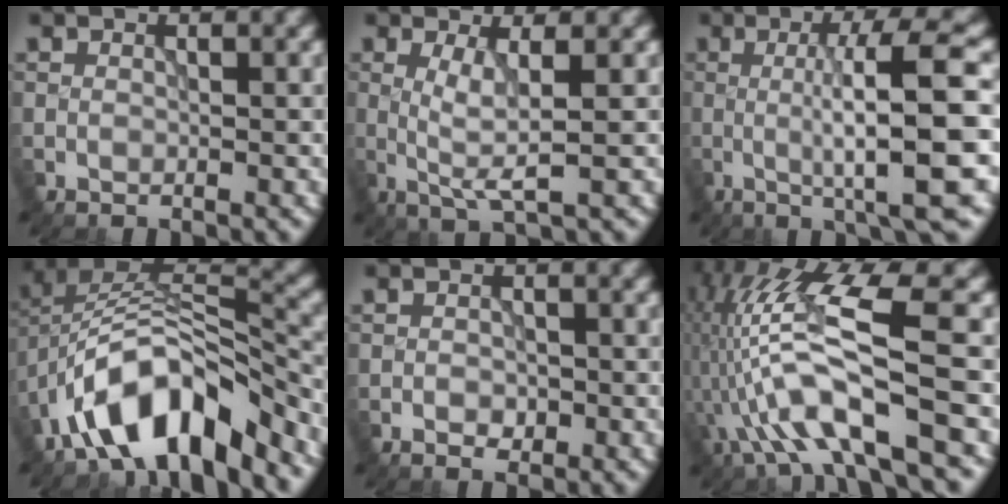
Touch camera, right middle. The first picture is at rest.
{"total": 3.1, "force": [0.2, 0.3, 3.1], "torque": [-0.067, -0.007, 0.006]}
{"total": 10.2, "force": [-0.7, 1.7, 10.0], "torque": [-0.129, 0.009, -0.013]}
{"total": 10.9, "force": [-6.5, 4.8, 7.4], "torque": [-0.117, 0.010, -0.122]}
{"total": 1.4, "force": [-0.6, 0.8, 0.9], "torque": [-0.013, 0.001, -0.012]}
{"total": 10.9, "force": [-2.8, 2.4, 10.3], "torque": [-0.207, 0.011, -0.046]}